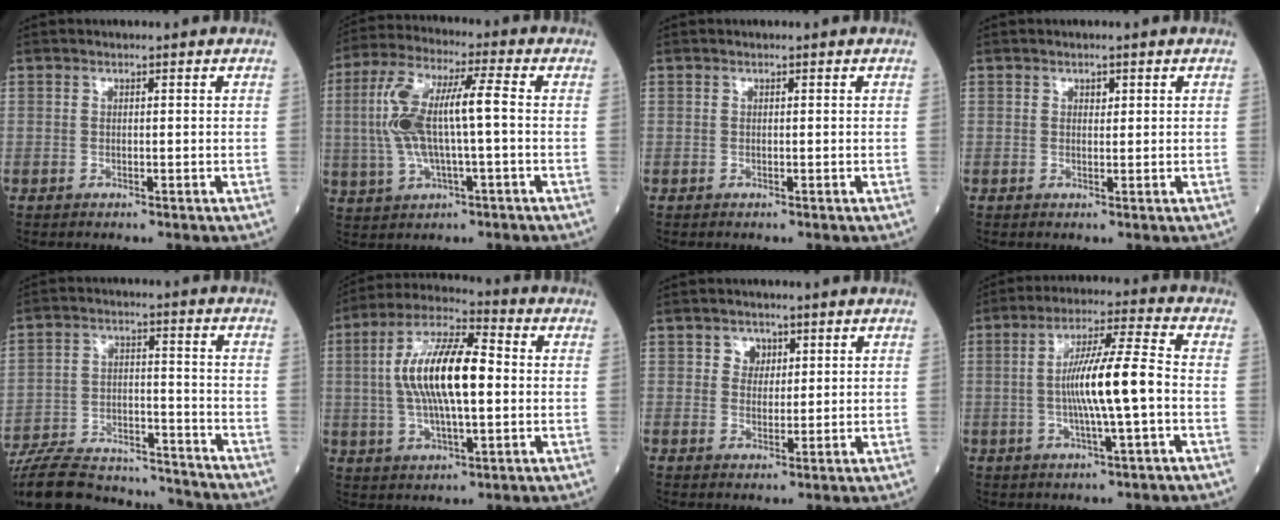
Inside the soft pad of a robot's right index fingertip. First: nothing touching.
{"total": 12.1, "force": [0.0, 2.6, 11.9], "torque": [-0.252, 0.024, 0.002]}
{"total": 0.0}
{"total": 0.9, "force": [0.5, 0.6, 0.5], "torque": [-0.004, -0.003, 0.006]}
{"total": 20.7, "force": [-19.5, 4.0, 5.6], "torque": [-0.133, 0.002, -0.298]}
{"total": 14.4, "force": [0.7, 4.1, 13.8], "torque": [-0.273, 0.020, 0.010]}
{"total": 2.8, "force": [1.3, 2.3, 1.0], "torque": [-0.011, 0.002, 0.019]}
{"total": 10.8, "force": [-1.2, 0.2, 10.8], "torque": [-0.194, 0.011, -0.028]}